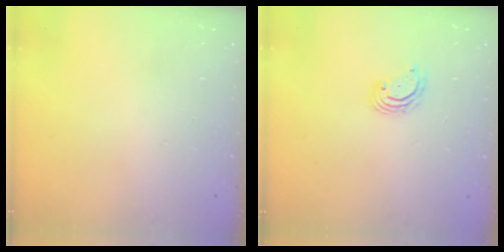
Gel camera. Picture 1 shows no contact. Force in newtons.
{"total": 2.9, "press": 2.9, "slide": 0.1}